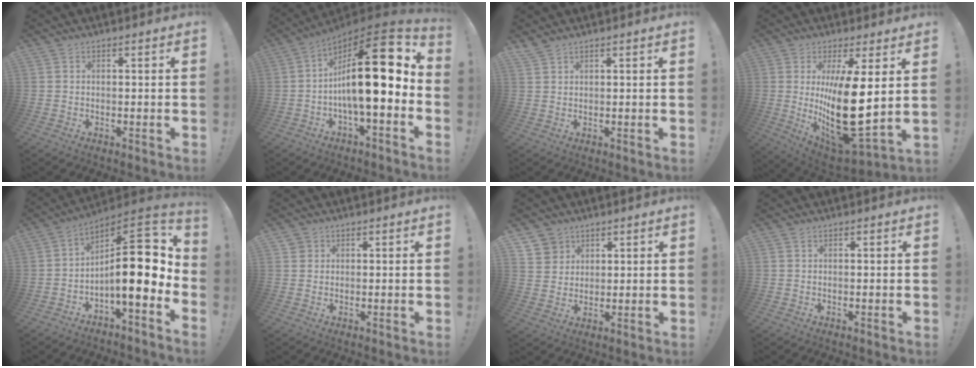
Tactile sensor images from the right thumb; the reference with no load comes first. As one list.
[{"total": 23.0, "force": [1.8, 6.8, 21.9], "torque": [-0.346, -0.010, 0.023]}, {"total": 2.0, "force": [1.8, 0.5, 0.8], "torque": [-0.021, -0.007, 0.034]}, {"total": 20.7, "force": [2.8, 7.5, 19.1], "torque": [-0.321, -0.049, 0.060]}, {"total": 17.0, "force": [-0.4, 5.9, 16.0], "torque": [-0.228, -0.008, -0.007]}, {"total": 1.5, "force": [0.9, 1.1, 0.3], "torque": [-0.004, -0.004, 0.017]}, {"total": 5.8, "force": [3.7, 4.5, 0.2], "torque": [0.004, -0.030, 0.072]}, {"total": 0.0}]